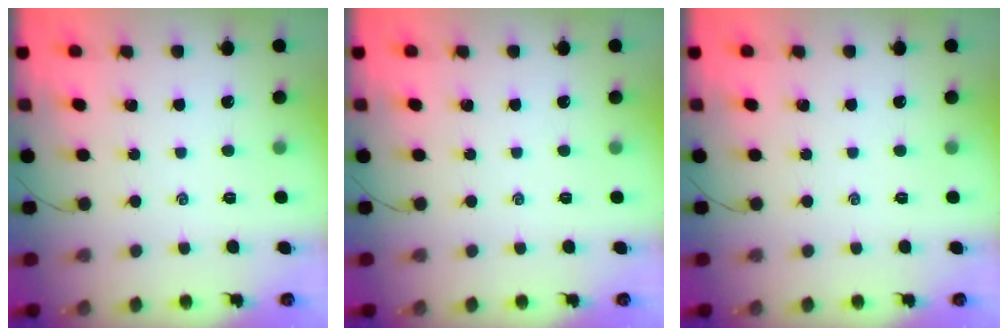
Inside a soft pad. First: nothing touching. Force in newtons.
{"total": 0.0}
{"total": 0.0}